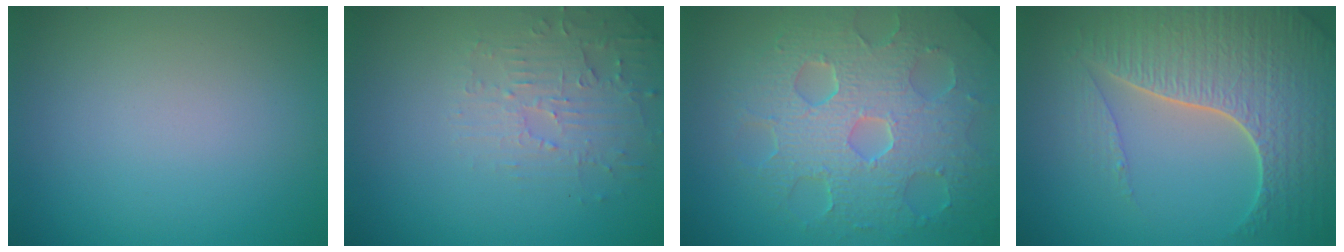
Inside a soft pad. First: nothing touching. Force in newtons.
{"total": 3.2, "press": 3.1, "slide": 0.7}
{"total": 8.6, "press": 6.1, "slide": 6.1}
{"total": 7.5, "press": 5.6, "slide": 5.0}